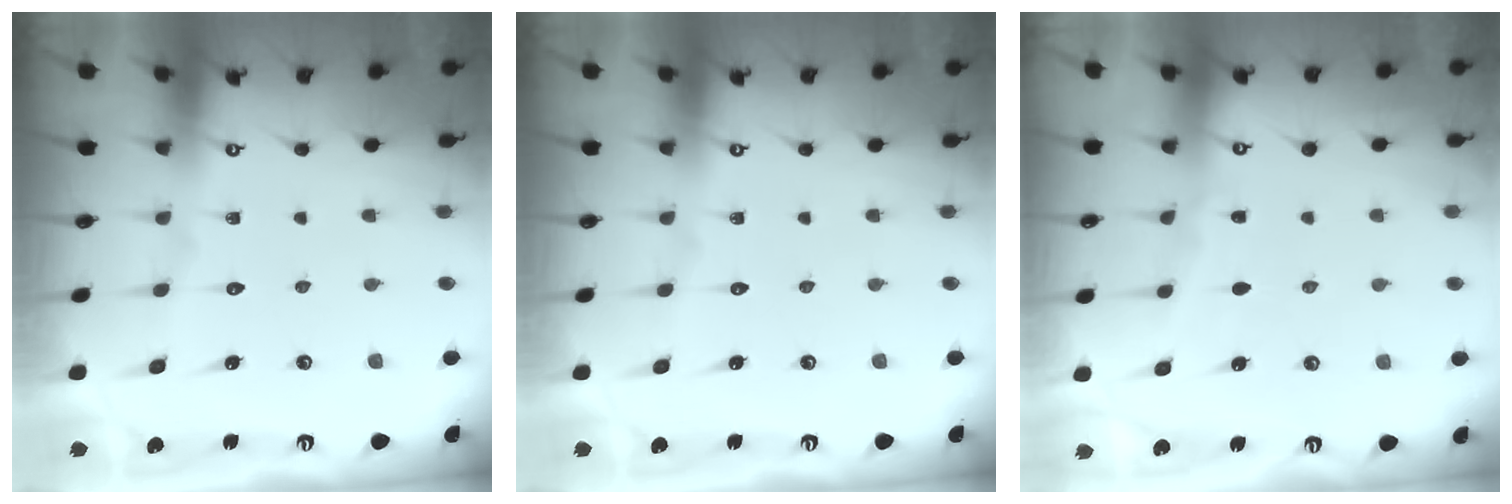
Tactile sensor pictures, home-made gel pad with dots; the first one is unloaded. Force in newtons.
{"total": 0.0}
{"total": 3.2, "press": 3.2, "slide": 0.3}